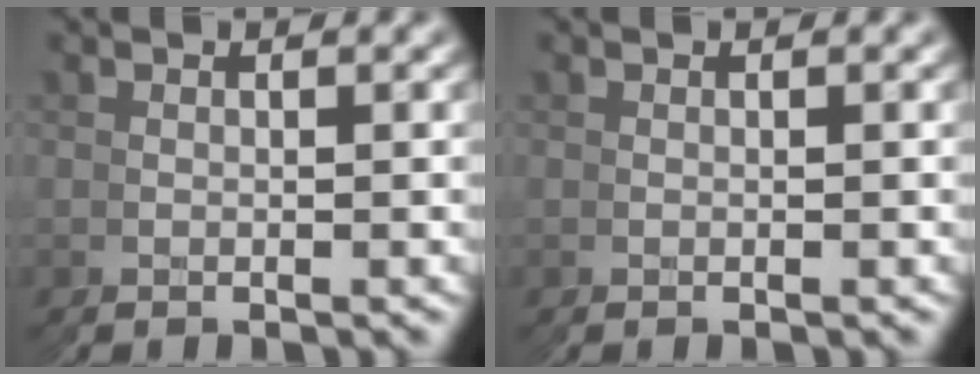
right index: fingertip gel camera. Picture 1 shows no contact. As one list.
[{"total": 0.0}]